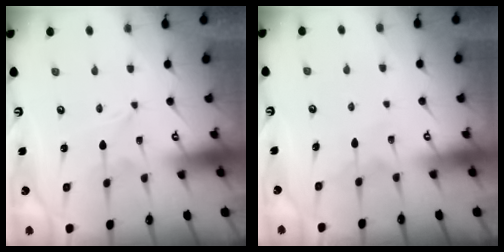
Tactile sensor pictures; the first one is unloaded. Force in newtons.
{"total": 5.8, "press": 5.7, "slide": 0.7}